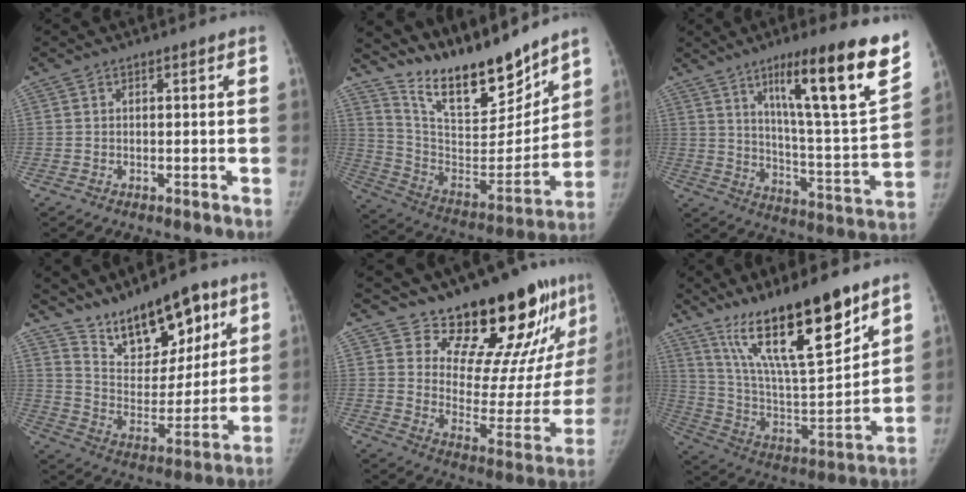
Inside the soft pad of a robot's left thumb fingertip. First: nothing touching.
{"total": 21.3, "force": [17.9, 5.9, 10.0], "torque": [-0.119, -0.110, 0.315]}
{"total": 23.3, "force": [13.3, 2.7, 19.0], "torque": [-0.260, -0.055, 0.208]}
{"total": 16.6, "force": [11.5, 7.4, 9.4], "torque": [-0.100, -0.070, 0.206]}
{"total": 20.2, "force": [16.1, 7.0, 10.1], "torque": [-0.088, -0.131, 0.230]}
{"total": 22.9, "force": [15.3, 5.4, 16.2], "torque": [-0.250, -0.073, 0.276]}